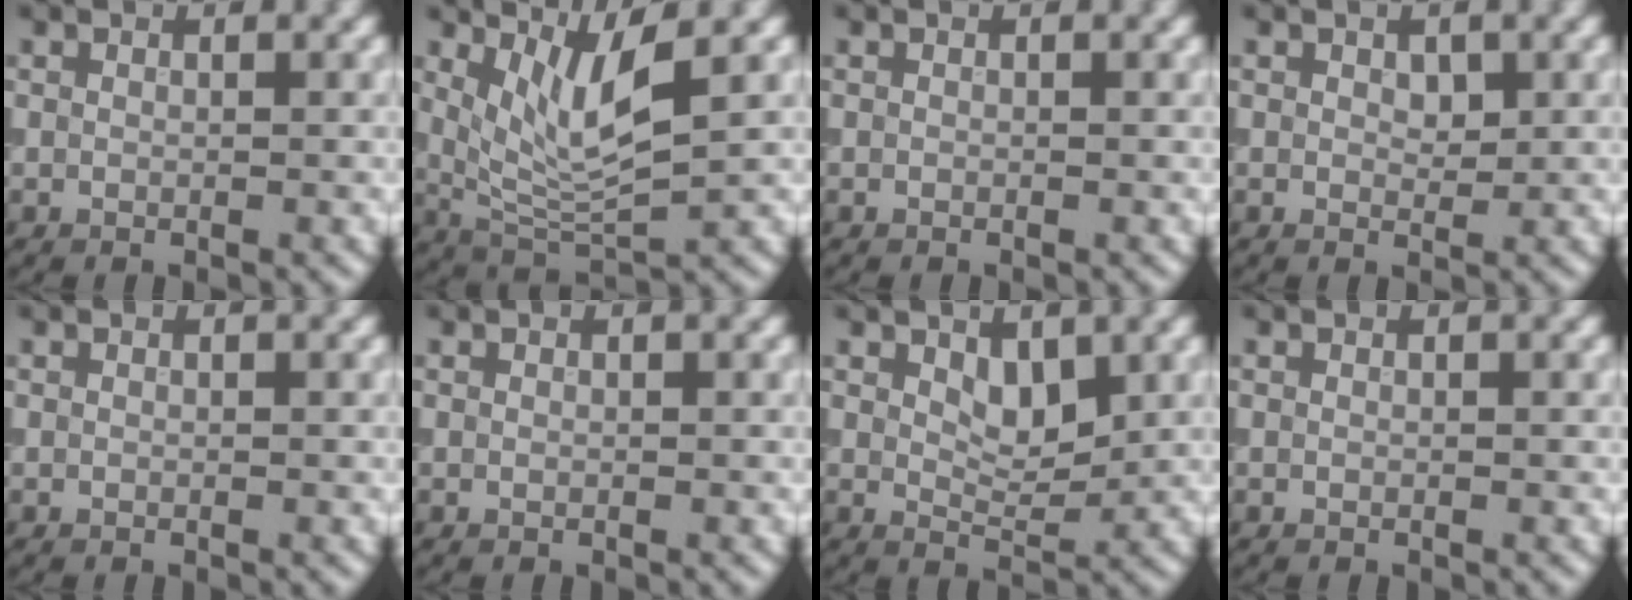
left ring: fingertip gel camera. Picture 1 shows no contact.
{"total": 5.3, "force": [2.0, 1.4, 4.7], "torque": [-0.096, -0.014, 0.048]}
{"total": 0.0}
{"total": 1.1, "force": [0.4, 0.7, 0.8], "torque": [-0.010, -0.002, 0.008]}
{"total": 0.0}
{"total": 0.0}
{"total": 2.4, "force": [1.2, 1.1, 1.7], "torque": [-0.027, -0.008, 0.025]}
{"total": 0.0}